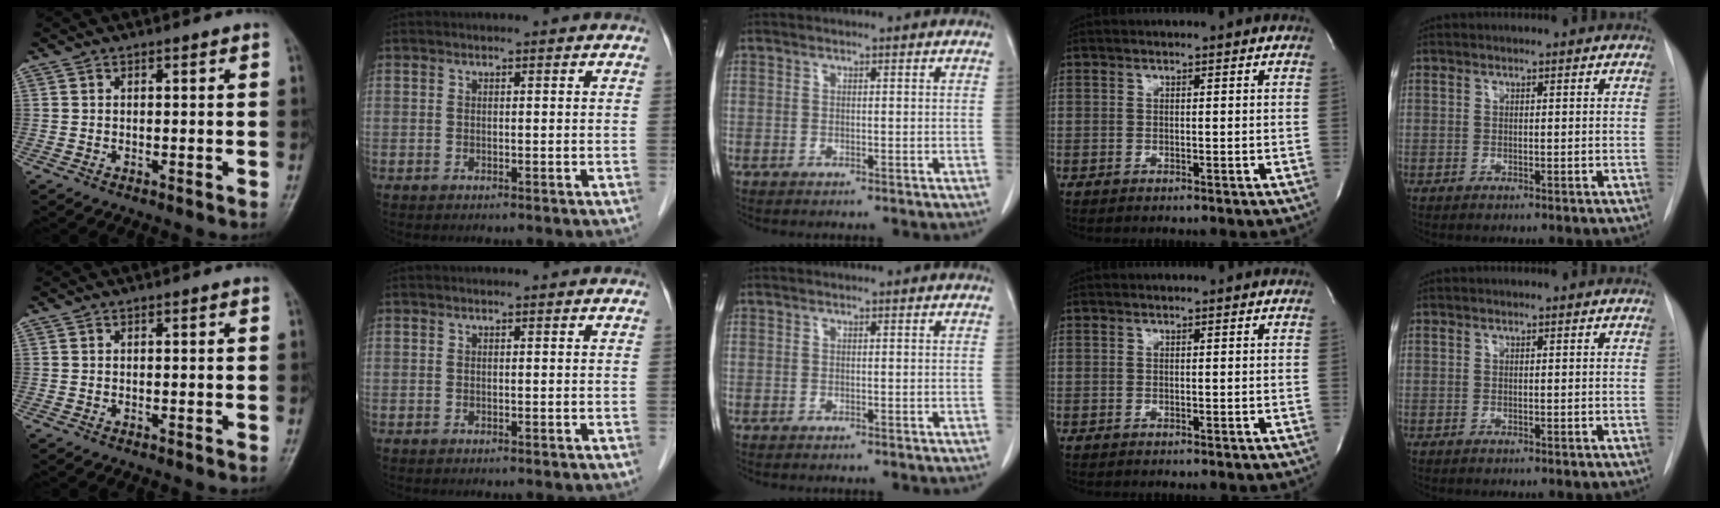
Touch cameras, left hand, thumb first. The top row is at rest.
{}